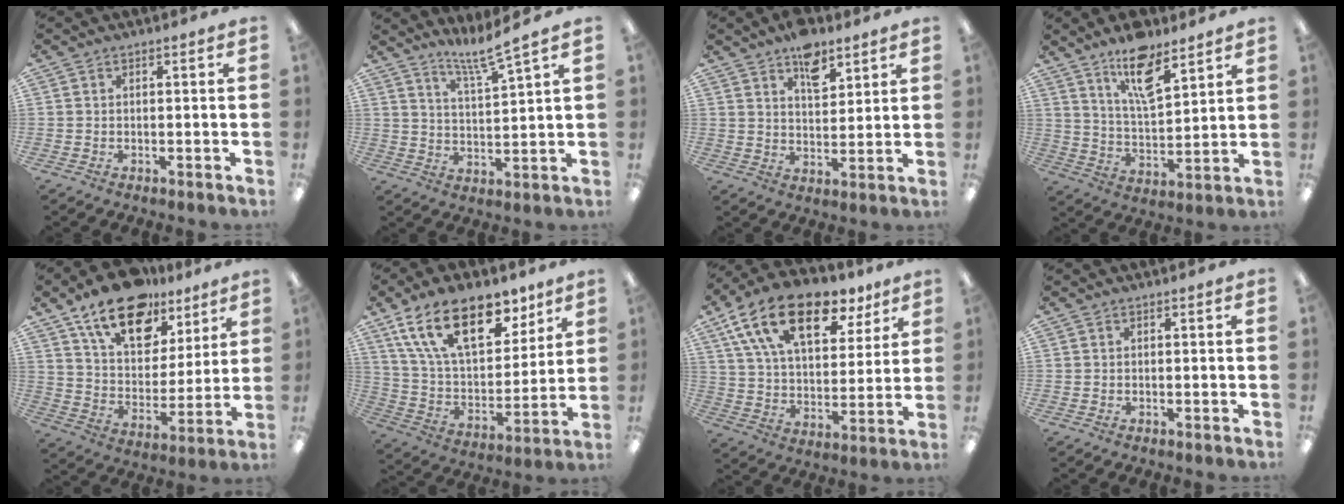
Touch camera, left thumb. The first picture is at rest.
{"total": 7.5, "force": [6.6, -0.2, 3.5], "torque": [-0.071, -0.040, 0.114]}
{"total": 8.3, "force": [5.9, 4.3, 3.9], "torque": [-0.047, -0.029, 0.102]}
{"total": 12.6, "force": [9.2, 4.4, 7.3], "torque": [-0.118, -0.048, 0.158]}
{"total": 18.4, "force": [12.6, 10.0, 9.0], "torque": [-0.154, -0.068, 0.223]}
{"total": 21.7, "force": [13.1, 11.0, 13.3], "torque": [-0.234, -0.060, 0.231]}
{"total": 20.1, "force": [12.0, 10.4, 12.3], "torque": [-0.216, -0.051, 0.212]}
{"total": 0.0}